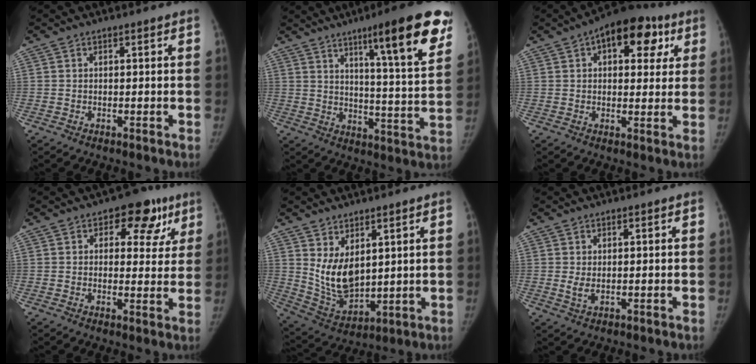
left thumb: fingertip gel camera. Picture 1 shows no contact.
{"total": 19.1, "force": [10.8, 2.3, 15.5], "torque": [-0.190, -0.049, 0.156]}
{"total": 14.6, "force": [6.2, 8.1, 10.4], "torque": [-0.096, 0.007, 0.078]}
{"total": 9.6, "force": [4.7, 6.1, 5.8], "torque": [-0.013, -0.009, 0.052]}
{"total": 10.2, "force": [3.4, 5.6, 7.8], "torque": [-0.123, -0.033, 0.086]}
{"total": 2.0, "force": [0.3, 0.9, 1.8], "torque": [-0.034, -0.003, 0.012]}